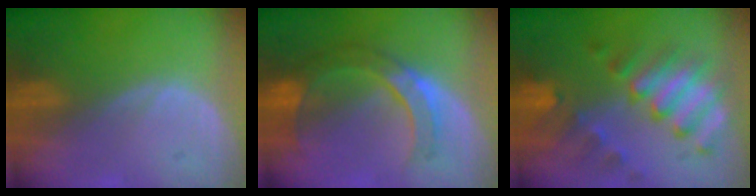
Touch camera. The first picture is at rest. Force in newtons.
{"total": 7.4, "press": 7.3, "slide": 1.0}
{"total": 10.0, "press": 8.9, "slide": 4.6}